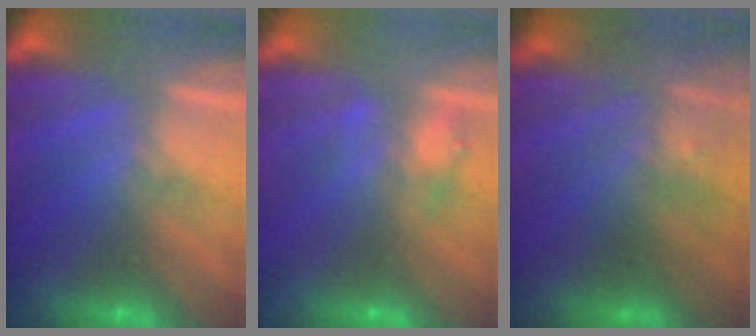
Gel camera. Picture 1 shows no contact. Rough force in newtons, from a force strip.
{"total": 2.2}
{"total": 3.0}